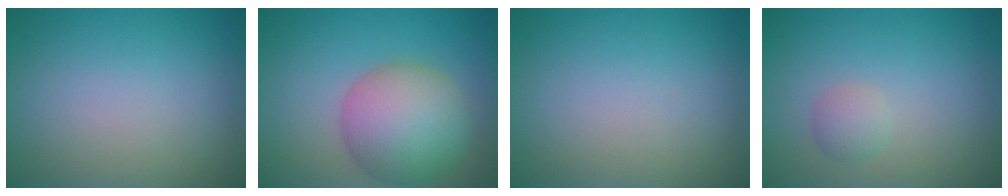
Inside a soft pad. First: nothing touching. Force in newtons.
{"total": 8.2, "press": 8.2, "slide": 0.4}
{"total": 0.0}
{"total": 1.4, "press": 1.4, "slide": 0.1}